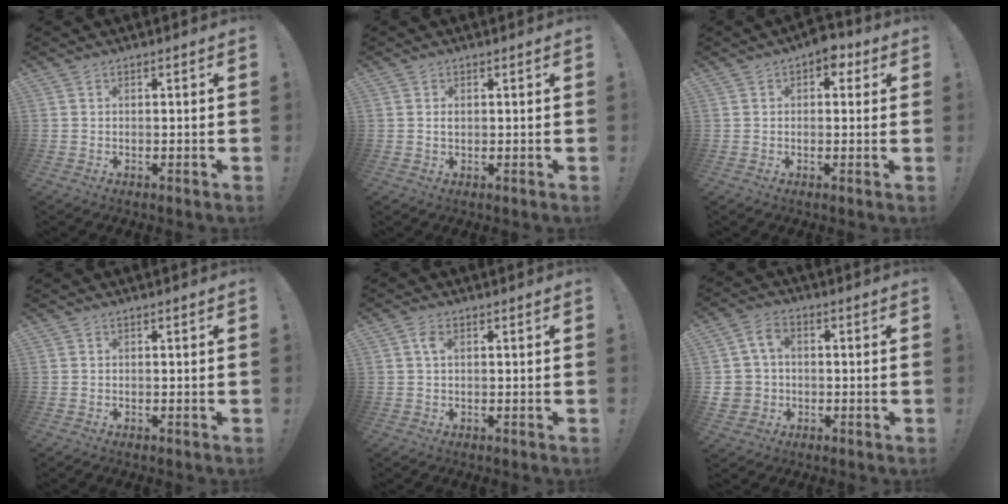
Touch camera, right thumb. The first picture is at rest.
{"total": 0.9, "force": [-0.1, 0.6, 0.7], "torque": [-0.014, 0.003, -0.002]}
{"total": 4.3, "force": [1.7, 2.9, 2.7], "torque": [-0.031, 0.000, 0.027]}
{"total": 0.0}
{"total": 2.6, "force": [0.7, 1.4, 2.1], "torque": [-0.039, 0.005, 0.010]}
{"total": 7.5, "force": [0.8, 6.4, 3.8], "torque": [-0.088, 0.008, 0.020]}